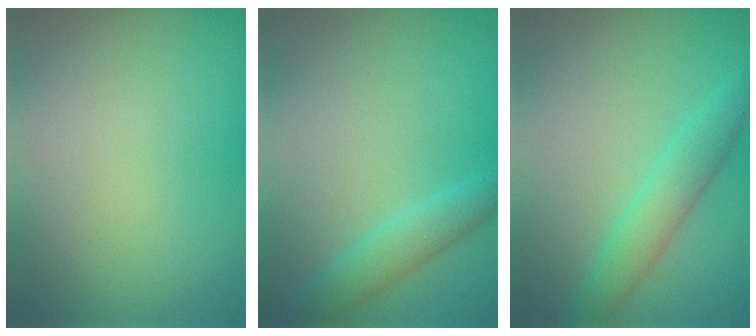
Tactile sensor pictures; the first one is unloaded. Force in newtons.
{"total": 2.8, "press": 2.8, "slide": 0.2}
{"total": 2.9, "press": 2.9, "slide": 0.0}